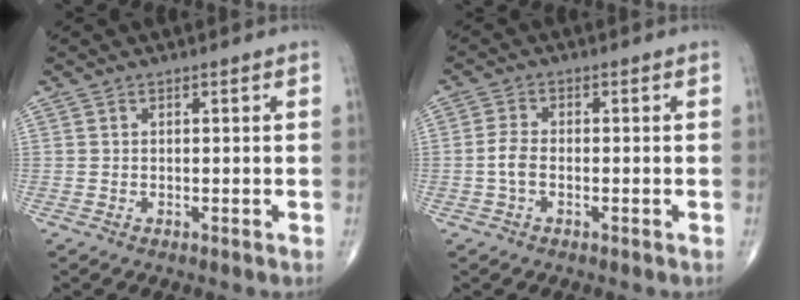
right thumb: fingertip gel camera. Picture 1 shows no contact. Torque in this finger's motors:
{"motor_torque": [-0.01, -0.12, 0.32, 0.23, 0.04]}